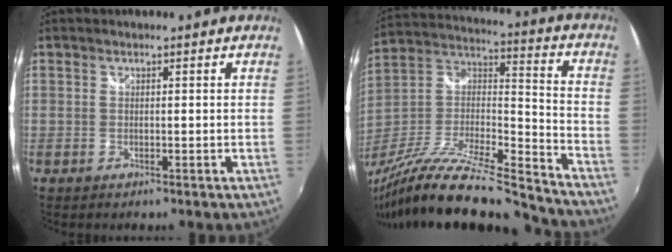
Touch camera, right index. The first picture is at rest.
{"total": 27.4, "force": [-23.2, 3.1, 14.3], "torque": [-0.254, -0.039, -0.387]}